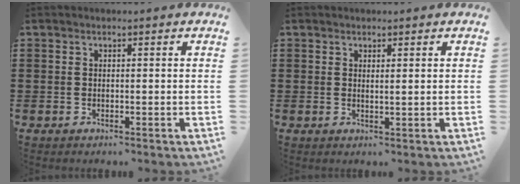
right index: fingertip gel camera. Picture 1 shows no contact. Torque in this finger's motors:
{"motor_torque": [-0.08, 0.23, 0.01, -0.01]}